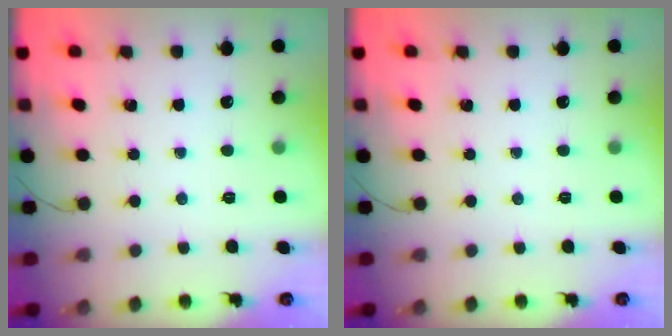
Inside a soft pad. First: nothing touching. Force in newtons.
{"total": 0.0}